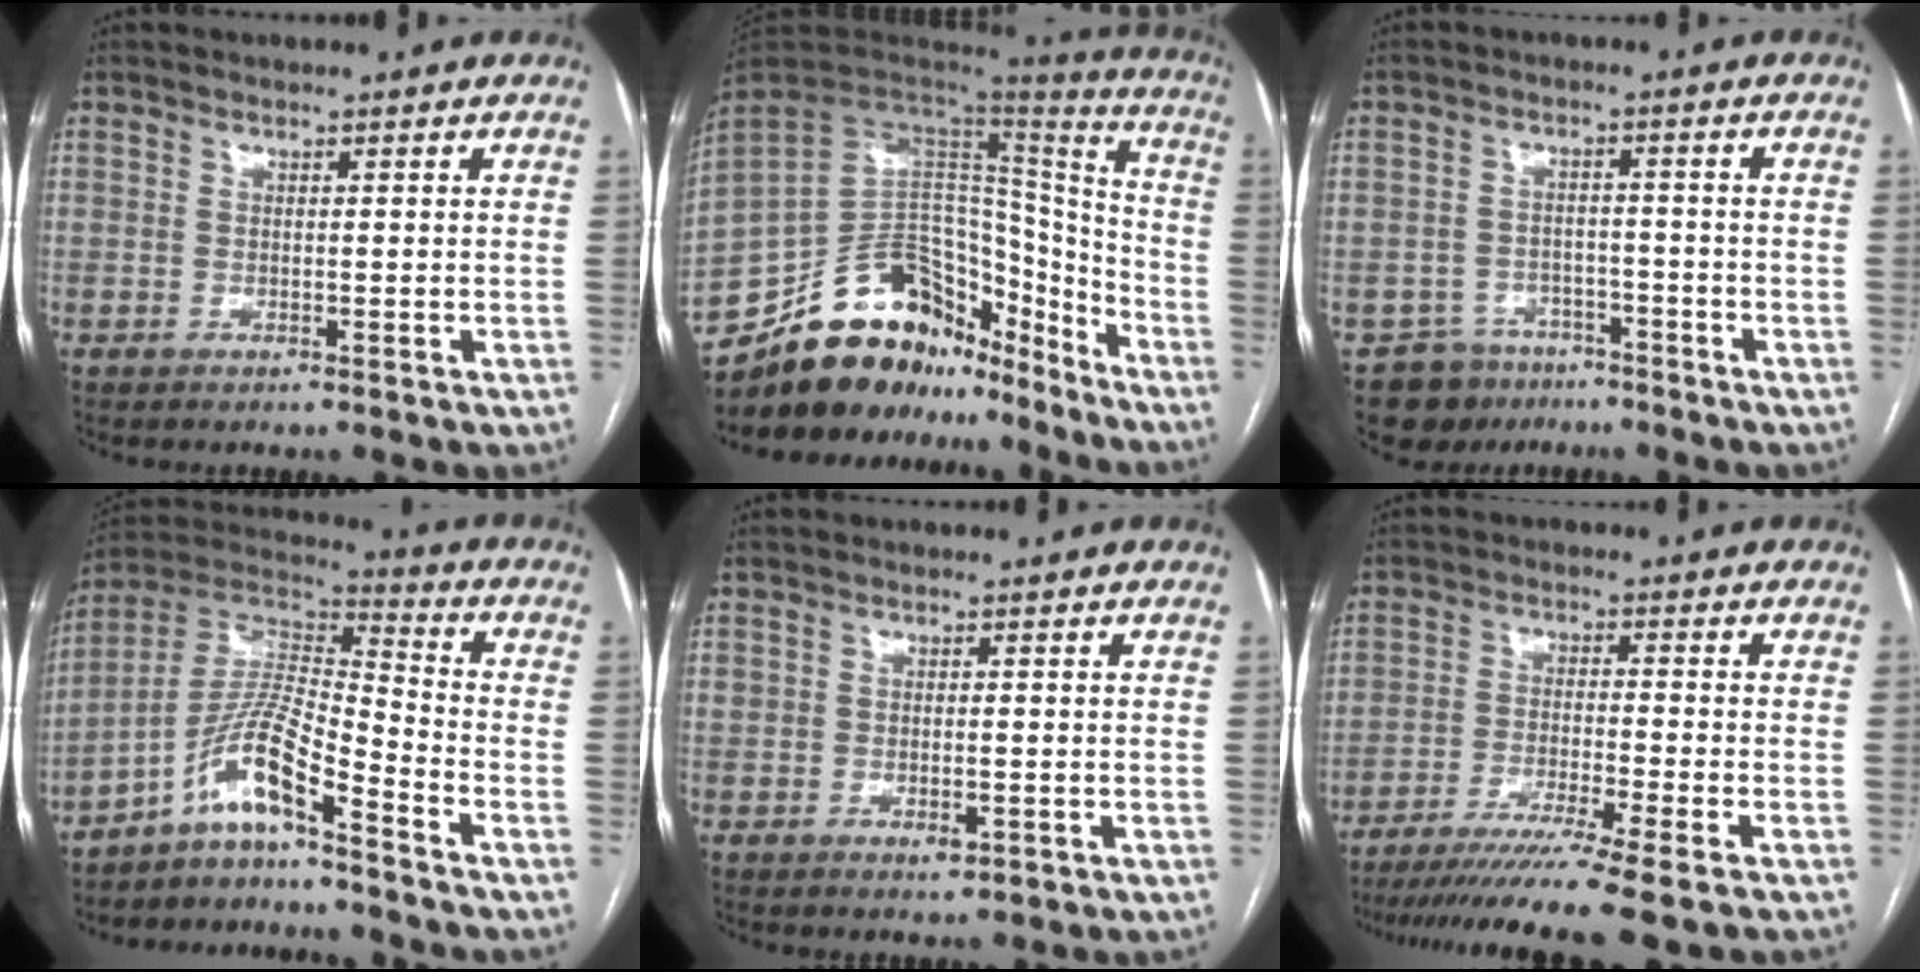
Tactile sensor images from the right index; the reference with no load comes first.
{"total": 25.3, "force": [-20.2, 11.6, 10.0], "torque": [-0.196, 0.034, -0.315]}
{"total": 7.2, "force": [-5.2, 5.0, 0.1], "torque": [0.003, 0.018, -0.077]}
{"total": 9.9, "force": [-6.6, 0.9, 7.3], "torque": [-0.152, 0.019, -0.129]}
{"total": 2.1, "force": [-0.5, 1.1, 1.8], "torque": [-0.030, 0.002, -0.002]}
{"total": 14.2, "force": [-11.6, -1.8, 8.1], "torque": [-0.118, -0.043, -0.181]}